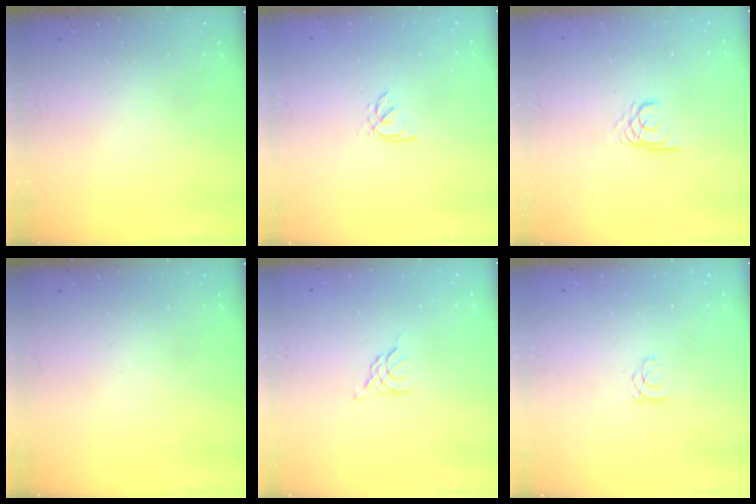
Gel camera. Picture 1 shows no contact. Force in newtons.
{"total": 1.8, "press": 1.8, "slide": 0.5}
{"total": 2.1, "press": 2.1, "slide": 0.0}
{"total": 0.0}
{"total": 3.3, "press": 3.2, "slide": 0.7}
{"total": 1.0, "press": 1.0, "slide": 0.1}